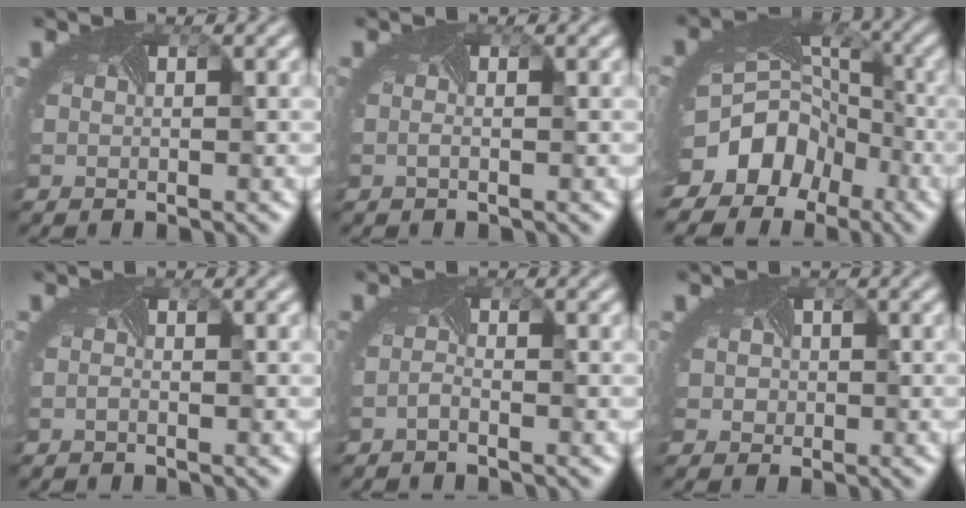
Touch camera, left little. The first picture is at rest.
{"total": 0.5, "force": [-0.3, -0.3, 0.3], "torque": [-0.011, -0.001, -0.006]}
{"total": 11.3, "force": [-6.0, 8.7, 4.1], "torque": [-0.088, -0.025, -0.093]}
{"total": 0.5, "force": [-0.5, -0.3, 0.0], "torque": [-0.007, -0.002, -0.009]}
{"total": 0.8, "force": [-0.8, -0.3, 0.2], "torque": [-0.011, -0.003, -0.016]}
{"total": 2.2, "force": [0.3, 2.0, 0.9], "torque": [-0.007, 0.007, -0.003]}